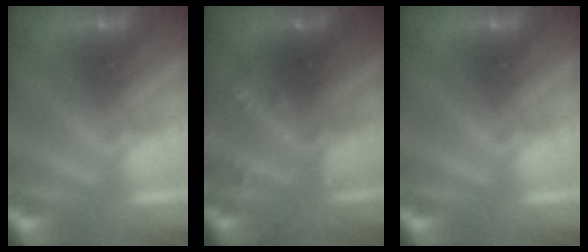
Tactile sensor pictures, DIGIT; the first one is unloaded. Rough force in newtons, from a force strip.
{"total": 2.9}
{"total": 0.0}